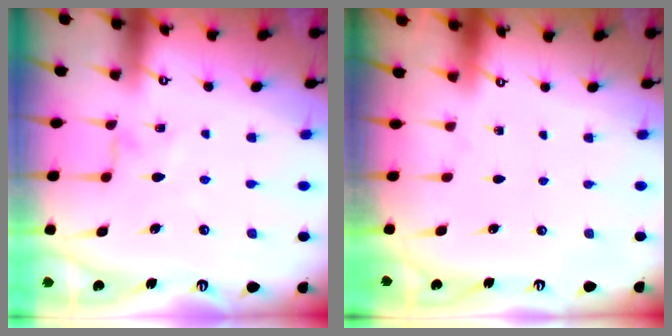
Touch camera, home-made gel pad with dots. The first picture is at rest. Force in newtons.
{"total": 0.0}